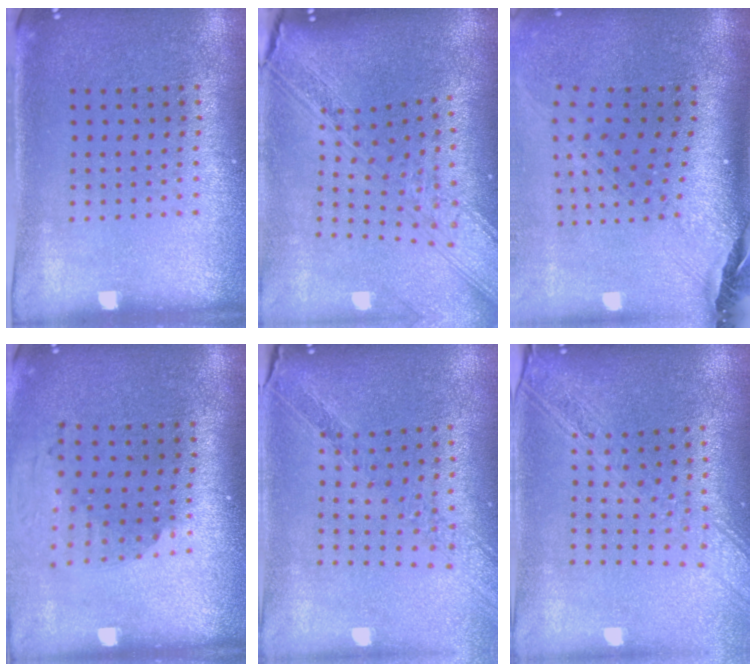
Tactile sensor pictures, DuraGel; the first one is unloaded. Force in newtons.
{"total": 3.8, "press": 2.7, "slide": 2.7}
{"total": 2.3, "press": 1.8, "slide": 1.4}
{"total": 2.0, "press": 1.5, "slide": 1.4}
{"total": 1.1, "press": 1.1, "slide": 0.1}
{"total": 2.0, "press": 1.8, "slide": 1.0}